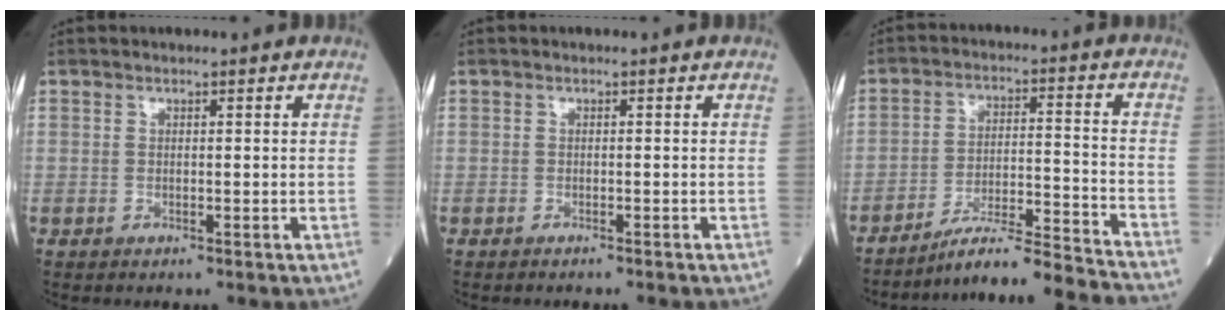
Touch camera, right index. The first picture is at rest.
{"total": 1.2, "force": [-1.1, 0.0, 0.5], "torque": [-0.004, 0.001, -0.014]}
{"total": 14.3, "force": [-13.6, -2.0, 4.1], "torque": [-0.044, 0.003, -0.217]}